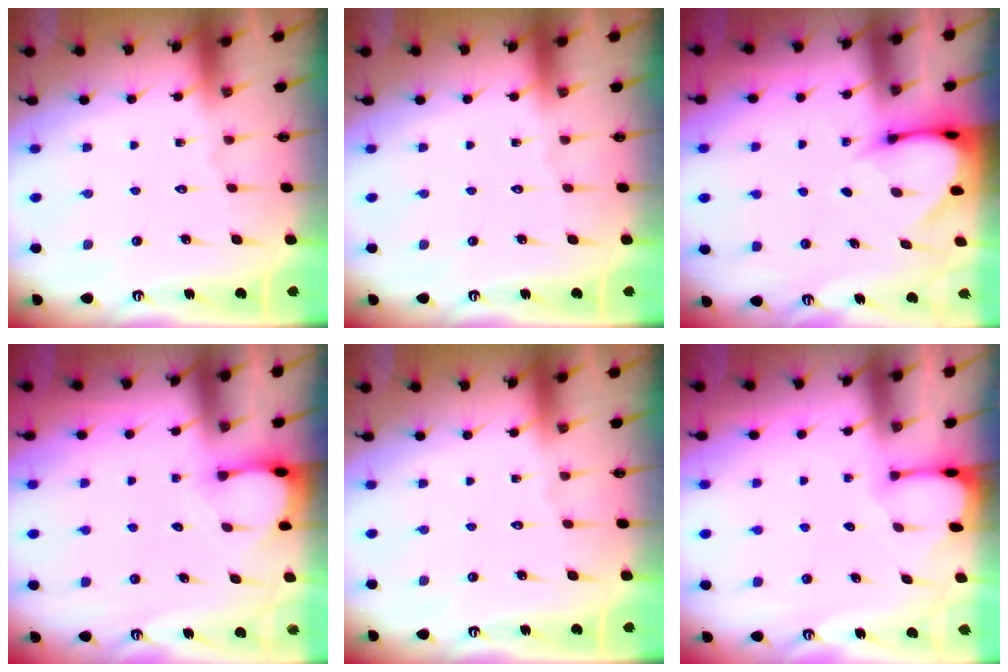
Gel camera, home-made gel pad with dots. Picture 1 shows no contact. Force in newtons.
{"total": 0.0}
{"total": 3.6, "press": 3.5, "slide": 0.2}
{"total": 2.3, "press": 2.3, "slide": 0.3}
{"total": 0.0}
{"total": 1.2, "press": 1.2, "slide": 0.3}